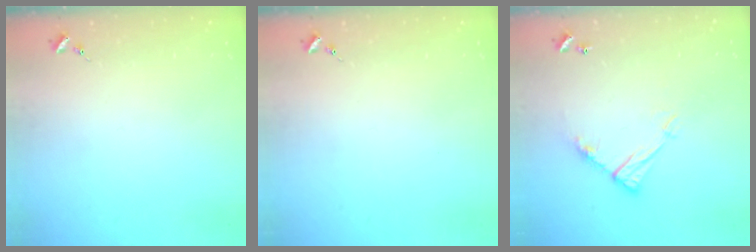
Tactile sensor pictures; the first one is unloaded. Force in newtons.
{"total": 0.0}
{"total": 11.1, "press": 11.0, "slide": 0.5}